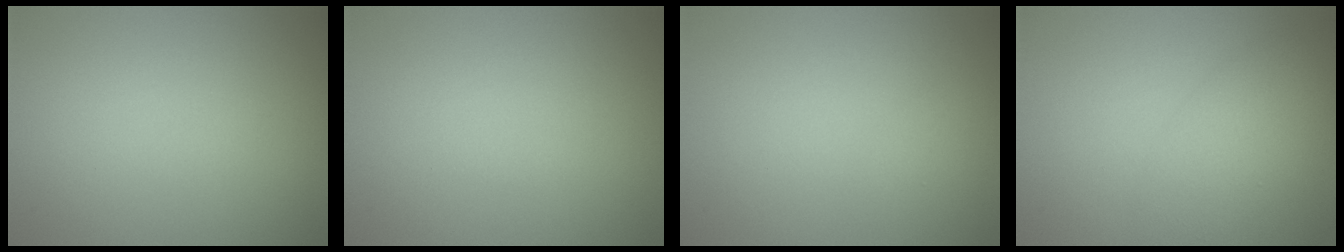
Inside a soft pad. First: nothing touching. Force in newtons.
{"total": 0.0}
{"total": 0.6, "press": 0.5, "slide": 0.1}
{"total": 3.3, "press": 3.3, "slide": 0.1}